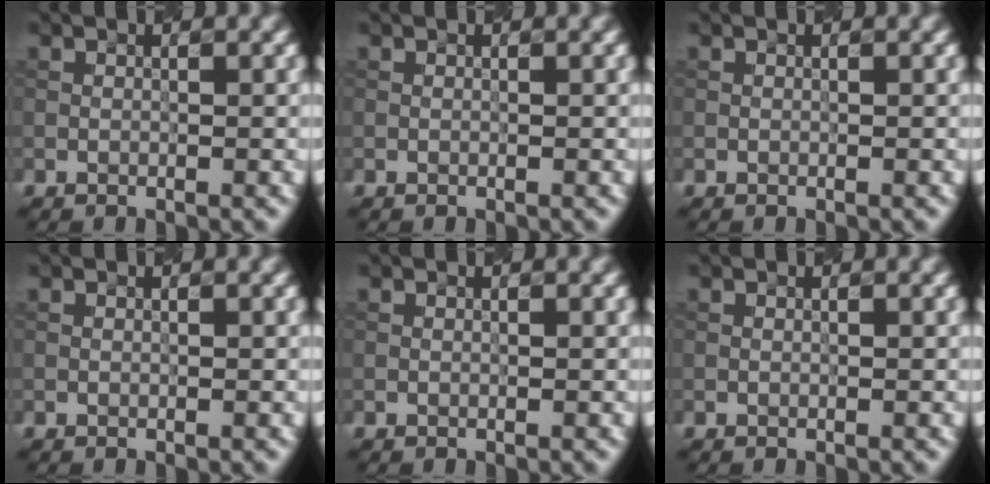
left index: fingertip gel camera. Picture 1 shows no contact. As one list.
[{"total": 0.0}, {"total": 0.0}, {"total": 0.0}, {"total": 0.0}, {"total": 0.0}]